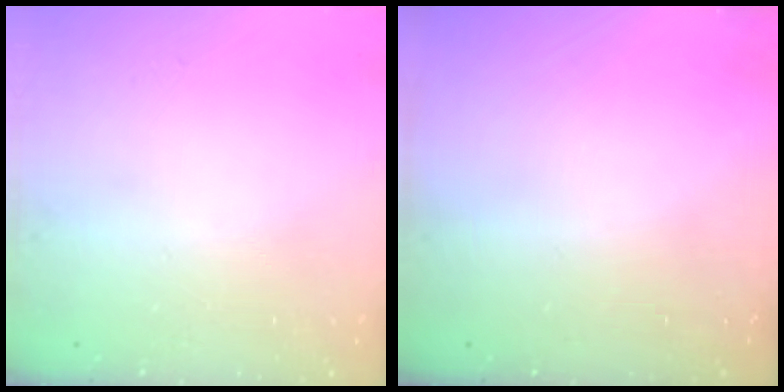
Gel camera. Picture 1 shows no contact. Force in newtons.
{"total": 0.0}